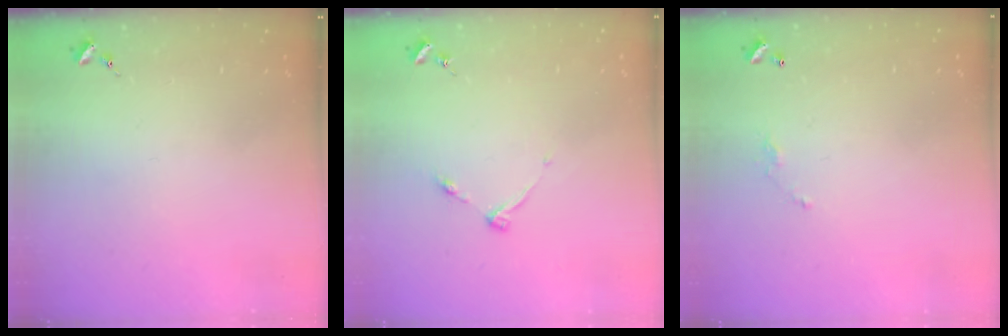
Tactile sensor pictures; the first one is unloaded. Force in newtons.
{"total": 4.5, "press": 4.4, "slide": 0.6}
{"total": 3.9, "press": 3.9, "slide": 0.1}